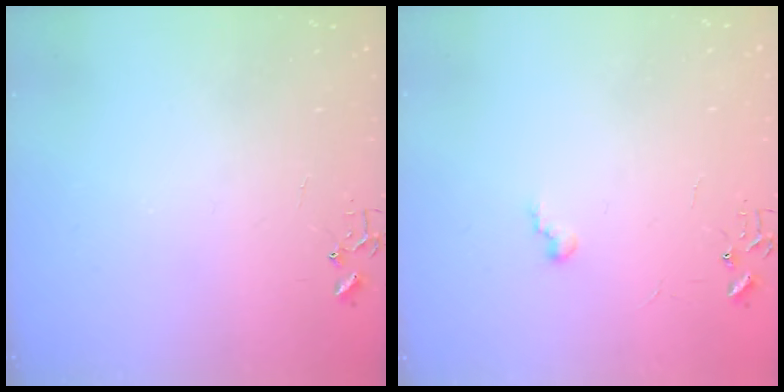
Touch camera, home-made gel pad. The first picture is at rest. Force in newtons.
{"total": 5.7, "press": 5.7, "slide": 0.5}